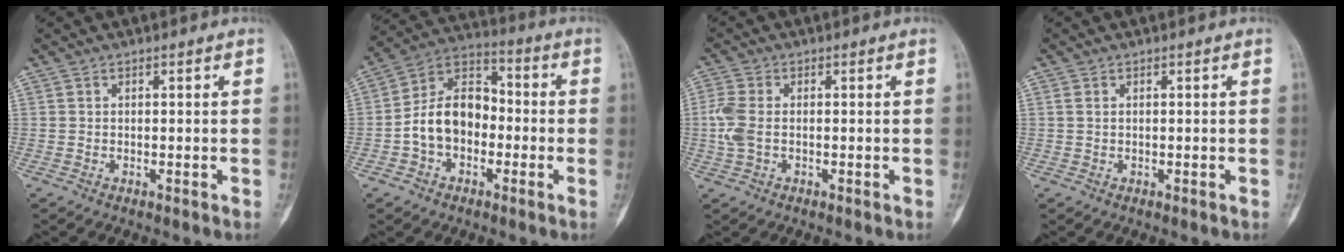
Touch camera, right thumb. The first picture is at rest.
{"total": 12.5, "force": [-2.4, 8.7, 8.7], "torque": [-0.135, 0.045, -0.055]}
{"total": 5.1, "force": [-0.2, 3.1, 4.1], "torque": [-0.120, 0.007, -0.008]}
{"total": 0.8, "force": [0.3, 0.5, 0.6], "torque": [-0.013, 0.002, 0.008]}